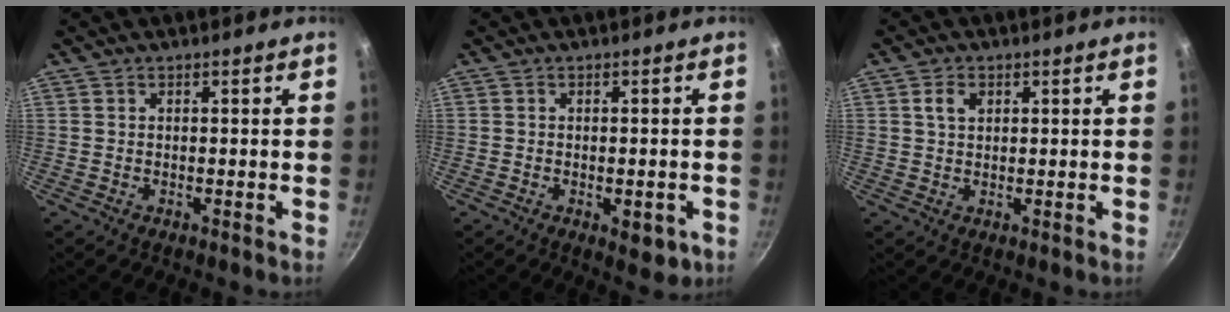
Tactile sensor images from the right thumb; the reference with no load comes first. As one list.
[{"total": 5.0, "force": [-1.7, 2.6, 4.0], "torque": [-0.037, 0.001, -0.017]}, {"total": 3.1, "force": [1.1, 2.1, 1.9], "torque": [-0.025, 0.001, 0.019]}]